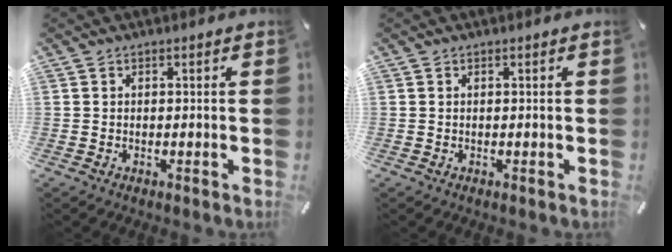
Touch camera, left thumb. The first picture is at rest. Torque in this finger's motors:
{"motor_torque": [0.00, 0.00, 0.00, 0.00, 0.00]}